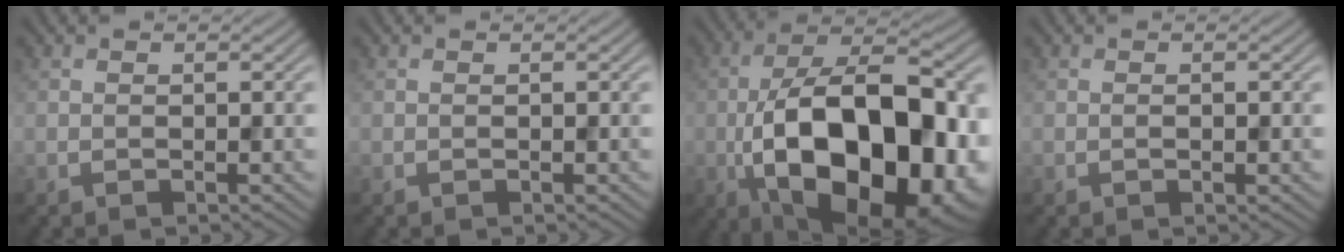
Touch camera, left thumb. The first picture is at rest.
{"total": 0.0}
{"total": 19.6, "force": [-5.2, 9.8, 16.2], "torque": [-0.276, -0.006, -0.086]}
{"total": 0.6, "force": [-0.2, 0.1, 0.5], "torque": [-0.009, -0.001, -0.003]}